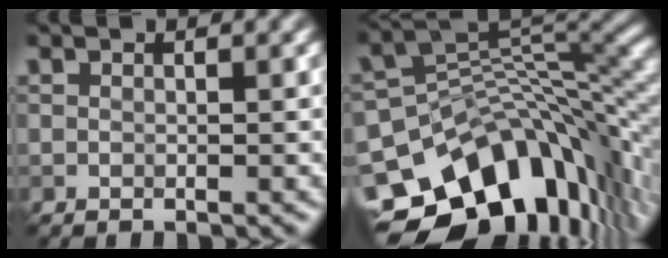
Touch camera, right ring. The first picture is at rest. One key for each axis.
{"total": 13.5, "fx": -7.2, "fy": 7.8, "fz": 8.3, "tx": -0.147, "ty": 0.001, "tz": -0.116}